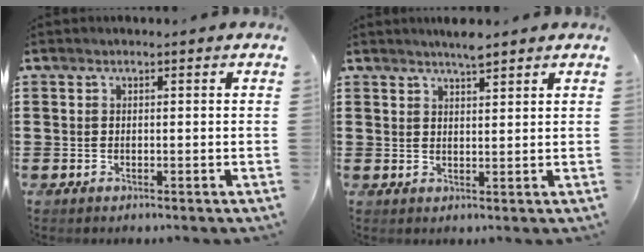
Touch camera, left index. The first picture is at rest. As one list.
[{"total": 2.8, "force": [2.5, 0.2, 1.3], "torque": [-0.028, 0.000, 0.046]}]